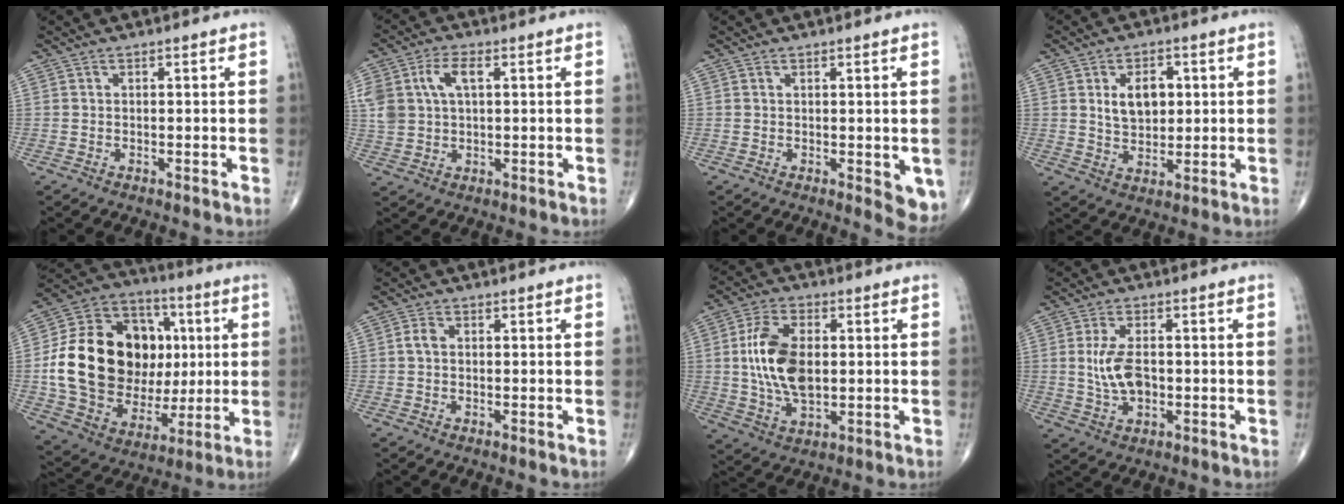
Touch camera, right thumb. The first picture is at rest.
{"total": 9.2, "force": [2.7, 5.5, 6.9], "torque": [-0.151, 0.008, 0.055]}
{"total": 4.8, "force": [-0.5, 2.0, 4.3], "torque": [-0.037, -0.009, -0.004]}
{"total": 7.5, "force": [1.7, 4.9, 5.4], "torque": [-0.064, -0.008, 0.033]}
{"total": 27.7, "force": [1.8, 20.2, 18.8], "torque": [-0.318, 0.022, 0.050]}
{"total": 1.8, "force": [0.1, 1.2, 1.3], "torque": [-0.025, 0.004, 0.000]}
{"total": 12.9, "force": [1.0, 7.3, 10.6], "torque": [-0.196, 0.001, 0.021]}
{"total": 6.8, "force": [0.0, 3.7, 5.7], "torque": [-0.111, -0.002, 0.003]}